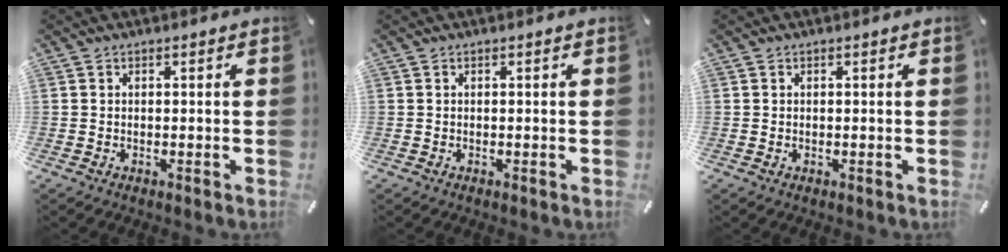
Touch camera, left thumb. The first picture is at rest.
{"total": 0.0}
{"total": 0.0}